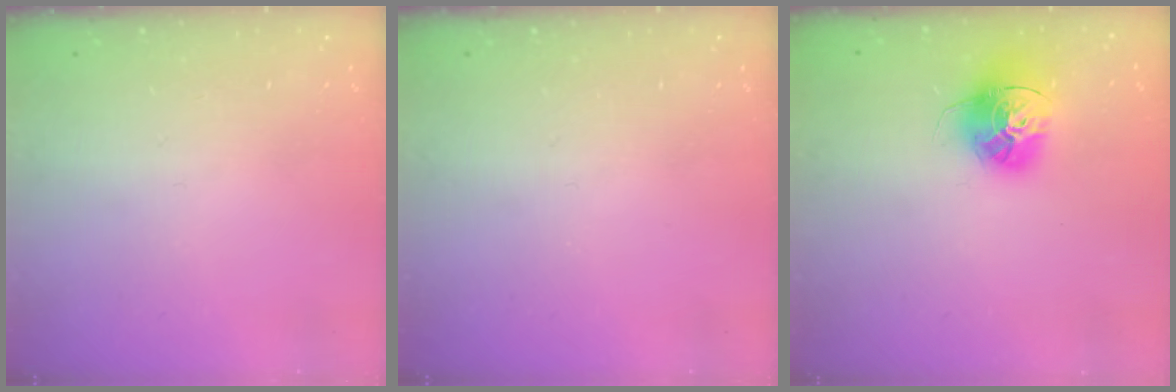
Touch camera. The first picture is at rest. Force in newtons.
{"total": 0.0}
{"total": 15.6, "press": 15.5, "slide": 1.4}